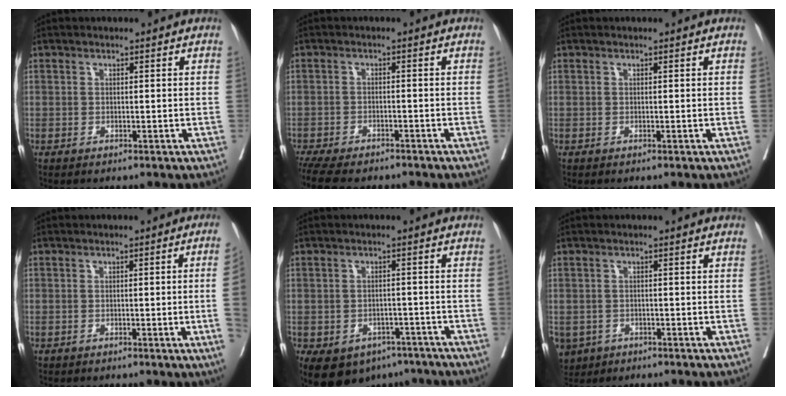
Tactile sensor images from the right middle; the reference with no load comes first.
{"total": 12.1, "force": [-10.2, 3.5, 5.6], "torque": [-0.111, -0.012, -0.145]}
{"total": 0.0}
{"total": 5.7, "force": [-0.7, -0.8, 5.6], "torque": [-0.066, 0.002, -0.004]}
{"total": 14.7, "force": [-8.8, 10.0, 6.2], "torque": [-0.154, -0.004, -0.109]}
{"total": 7.5, "force": [-3.8, 5.9, 2.6], "torque": [-0.073, -0.002, -0.055]}